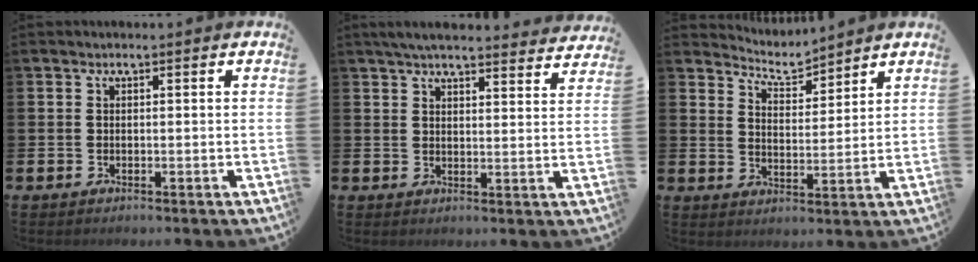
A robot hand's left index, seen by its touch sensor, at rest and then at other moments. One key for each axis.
{"total": 5.0, "fx": 4.7, "fy": 0.5, "fz": 1.5, "tx": -0.039, "ty": -0.020, "tz": 0.084}
{"total": 4.9, "fx": 4.8, "fy": 0.9, "fz": 0.7, "tx": -0.027, "ty": -0.027, "tz": 0.085}